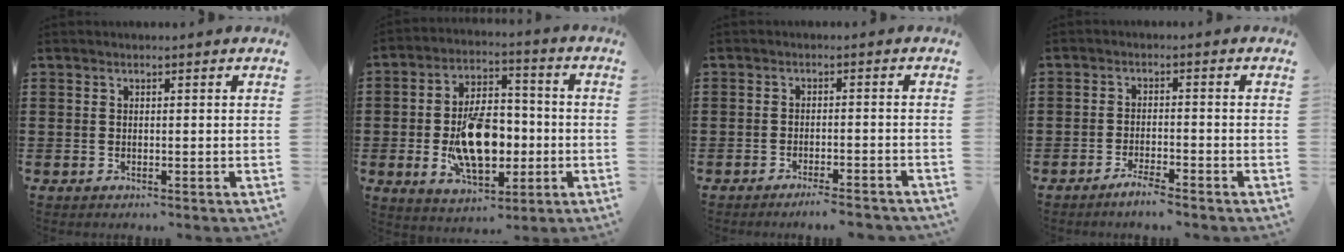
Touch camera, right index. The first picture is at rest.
{"total": 12.4, "force": [-2.1, 6.9, 10.1], "torque": [-0.178, -0.002, -0.036]}
{"total": 2.7, "force": [-2.5, -0.3, 1.1], "torque": [-0.018, 0.000, -0.049]}
{"total": 2.7, "force": [-2.4, 0.0, 1.2], "torque": [-0.021, 0.006, -0.045]}